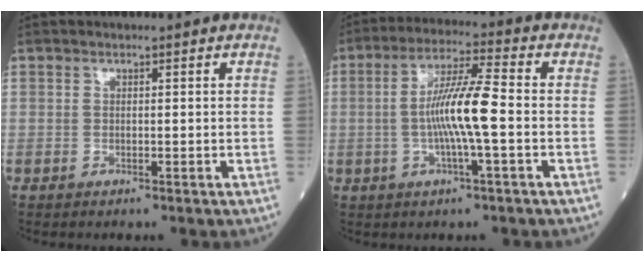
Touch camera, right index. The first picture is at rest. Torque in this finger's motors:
{"motor_torque": [0.43, 0.04, 0.29, 0.09]}